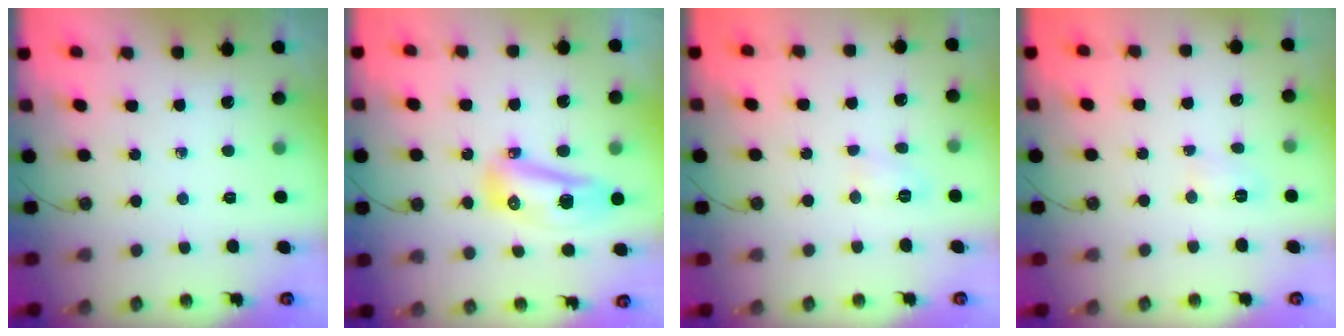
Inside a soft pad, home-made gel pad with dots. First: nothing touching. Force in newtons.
{"total": 11.8, "press": 11.6, "slide": 2.3}
{"total": 5.6, "press": 5.6, "slide": 0.6}
{"total": 4.2, "press": 4.2, "slide": 0.6}